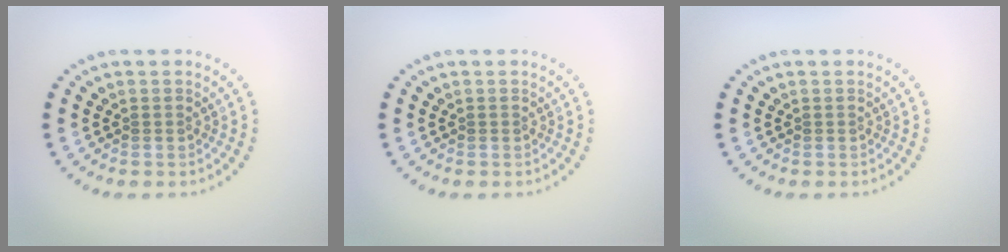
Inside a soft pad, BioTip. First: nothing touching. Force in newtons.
{"total": 0.0}
{"total": 0.0}